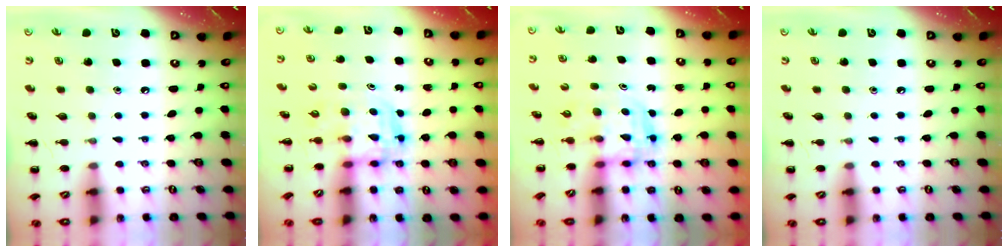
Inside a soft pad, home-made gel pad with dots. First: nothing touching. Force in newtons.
{"total": 3.5, "press": 3.4, "slide": 0.6}
{"total": 3.5, "press": 3.4, "slide": 0.6}
{"total": 0.0}